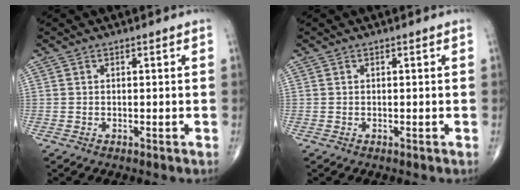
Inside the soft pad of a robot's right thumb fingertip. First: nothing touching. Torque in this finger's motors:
{"motor_torque": [0.01, 0.01, 0.00, 0.00, 0.01]}